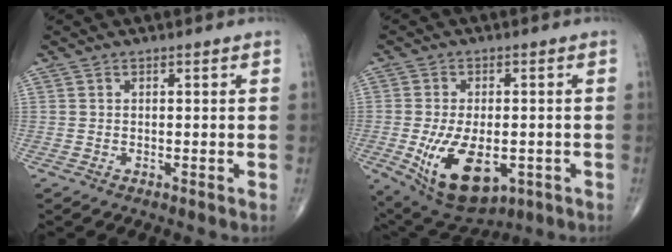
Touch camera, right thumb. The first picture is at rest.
{"total": 14.7, "force": [-4.0, 8.0, 11.6], "torque": [-0.197, -0.006, -0.043]}